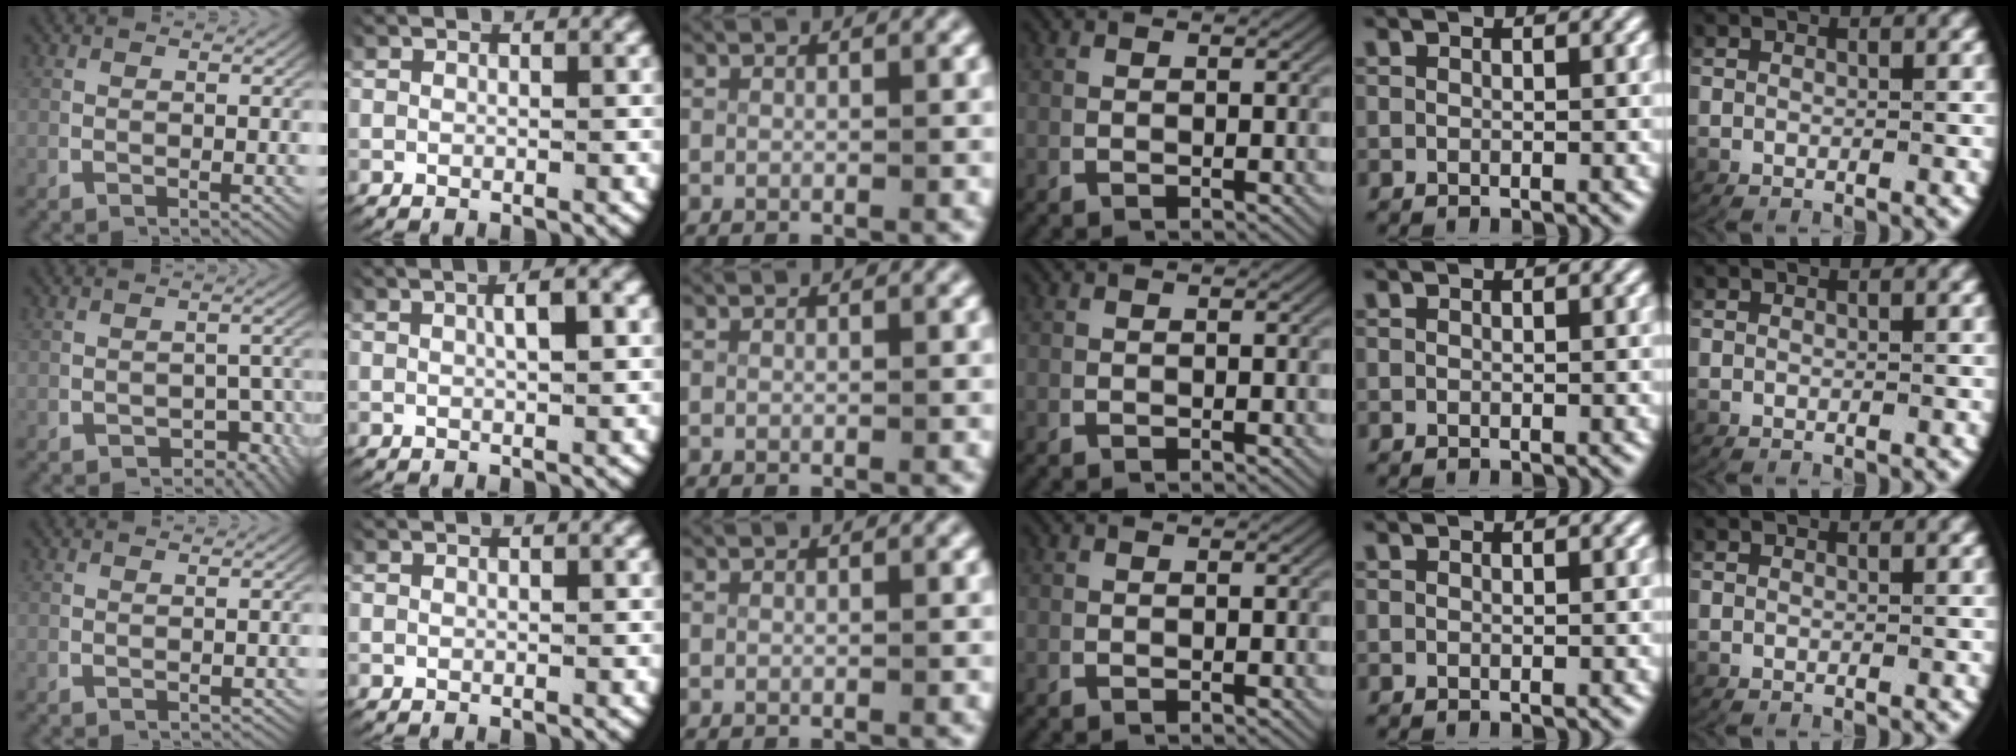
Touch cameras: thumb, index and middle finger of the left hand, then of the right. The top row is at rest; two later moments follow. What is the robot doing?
{"motion": "lift_and_place", "object": "map"}